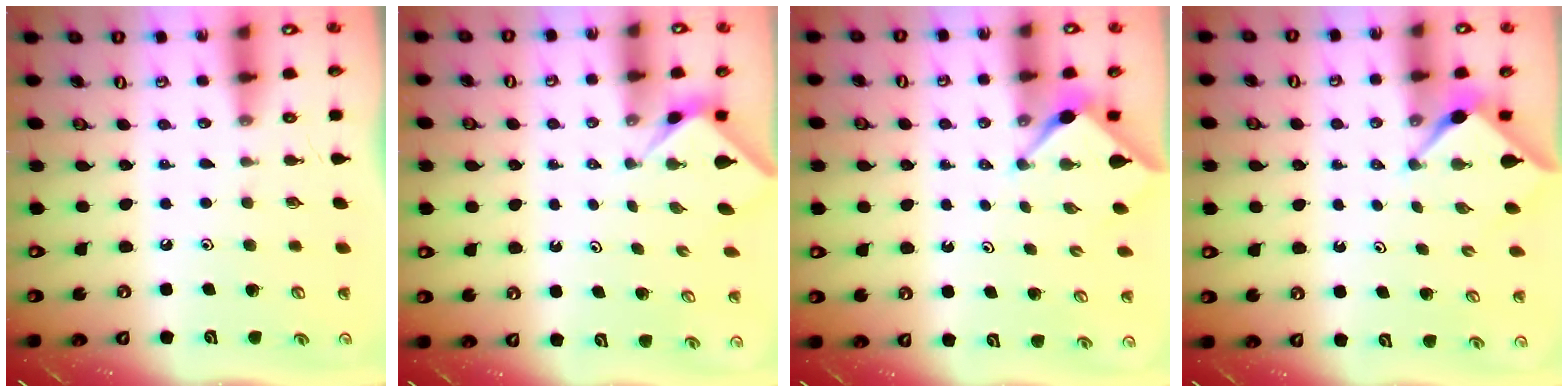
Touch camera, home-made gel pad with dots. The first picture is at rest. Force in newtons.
{"total": 2.3, "press": 2.3, "slide": 0.1}
{"total": 3.0, "press": 3.0, "slide": 0.2}
{"total": 3.1, "press": 3.1, "slide": 0.4}